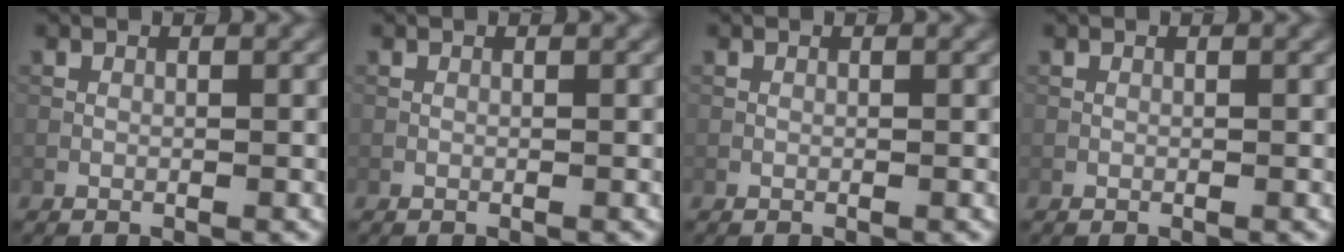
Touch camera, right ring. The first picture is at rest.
{"total": 0.0}
{"total": 0.0}
{"total": 0.0}